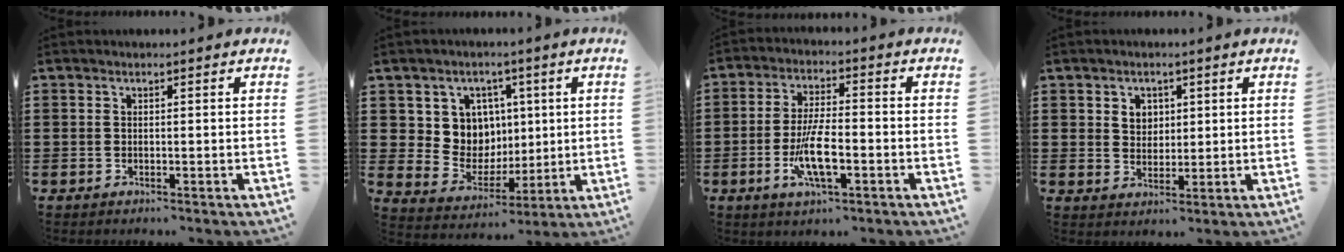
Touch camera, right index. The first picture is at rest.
{"total": 7.9, "force": [2.3, 7.4, 1.7], "torque": [-0.067, -0.009, 0.048]}
{"total": 8.6, "force": [-2.6, 2.7, 7.7], "torque": [-0.166, -0.014, -0.050]}
{"total": 3.0, "force": [1.4, 2.4, 1.0], "torque": [-0.029, 0.010, 0.025]}